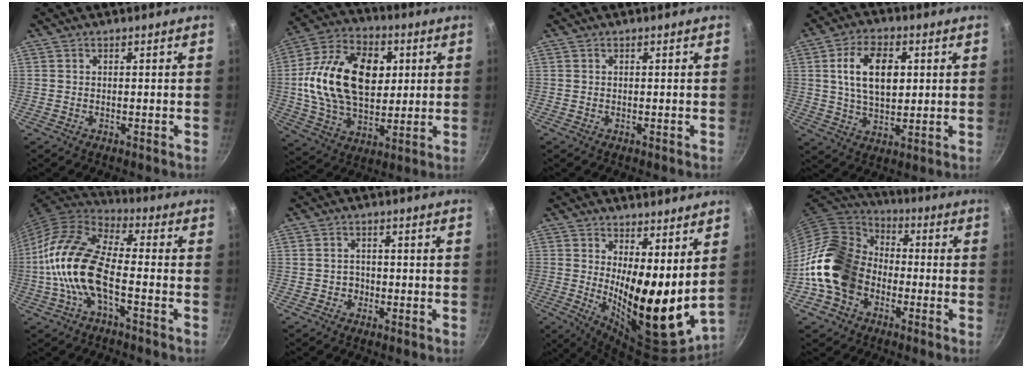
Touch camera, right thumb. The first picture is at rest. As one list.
[{"total": 22.6, "force": [3.3, 14.8, 16.8], "torque": [-0.277, 0.009, 0.050]}, {"total": 0.0}, {"total": 12.0, "force": [2.5, 7.2, 9.3], "torque": [-0.144, -0.001, 0.043]}, {"total": 15.9, "force": [-3.4, 6.9, 13.8], "torque": [-0.269, 0.037, -0.083]}, {"total": 2.1, "force": [-0.7, 1.9, 0.6], "torque": [0.006, 0.006, -0.011]}, {"total": 17.0, "force": [4.0, 6.7, 15.1], "torque": [-0.196, -0.061, 0.070]}, {"total": 17.4, "force": [-4.1, 13.8, 9.9], "torque": [-0.155, 0.049, -0.090]}]